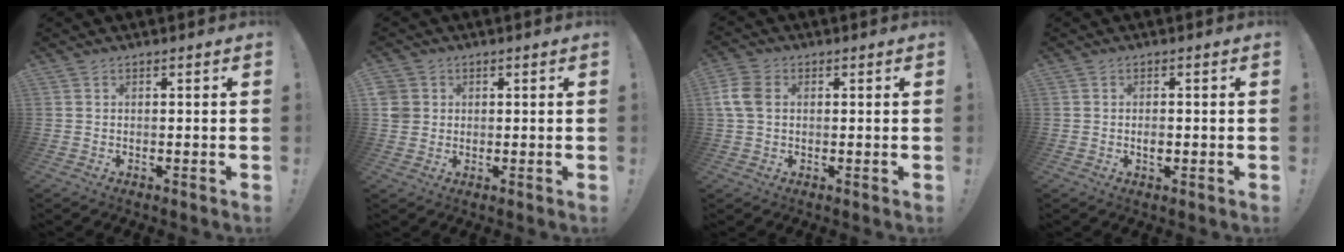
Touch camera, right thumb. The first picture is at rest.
{"total": 4.2, "force": [0.9, 4.0, 1.2], "torque": [-0.033, -0.002, 0.017]}
{"total": 7.1, "force": [1.3, 5.0, 4.9], "torque": [-0.110, 0.003, 0.025]}
{"total": 1.9, "force": [-0.5, 1.1, 1.5], "torque": [-0.012, -0.003, -0.012]}